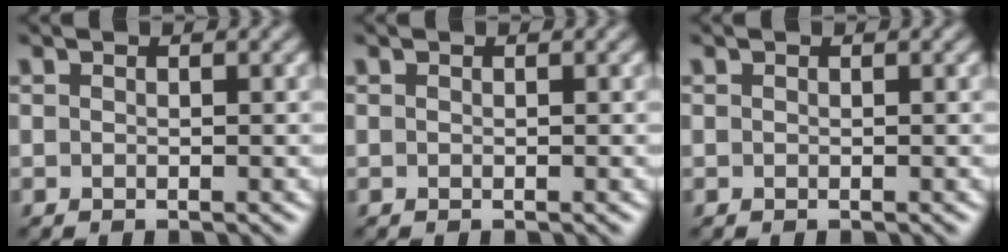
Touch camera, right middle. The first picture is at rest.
{"total": 0.0}
{"total": 0.0}